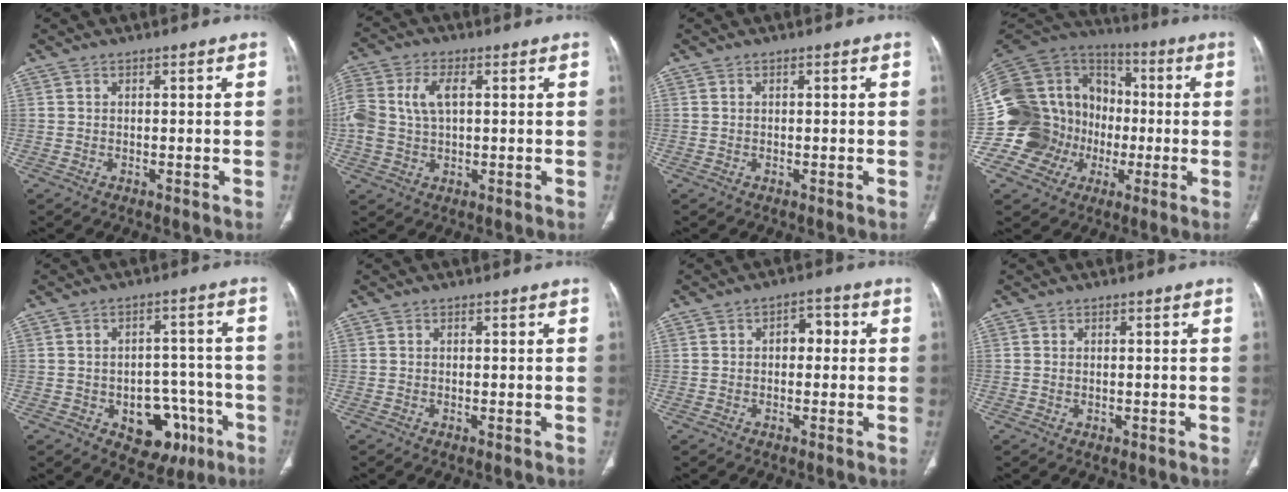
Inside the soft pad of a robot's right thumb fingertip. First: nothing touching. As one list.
[{"total": 10.8, "force": [1.7, 6.7, 8.3], "torque": [-0.203, 0.014, 0.036]}, {"total": 0.0}, {"total": 24.4, "force": [-3.5, 22.0, 9.9], "torque": [-0.188, 0.093, -0.054]}, {"total": 11.7, "force": [-4.9, 7.9, 7.1], "torque": [-0.051, 0.040, -0.054]}, {"total": 0.7, "force": [-0.3, 0.2, 0.6], "torque": [-0.012, -0.002, -0.005]}, {"total": 3.9, "force": [0.2, 2.7, 2.8], "torque": [-0.022, 0.017, -0.004]}, {"total": 0.9, "force": [-0.2, 0.7, 0.6], "torque": [-0.013, -0.002, 0.000]}]